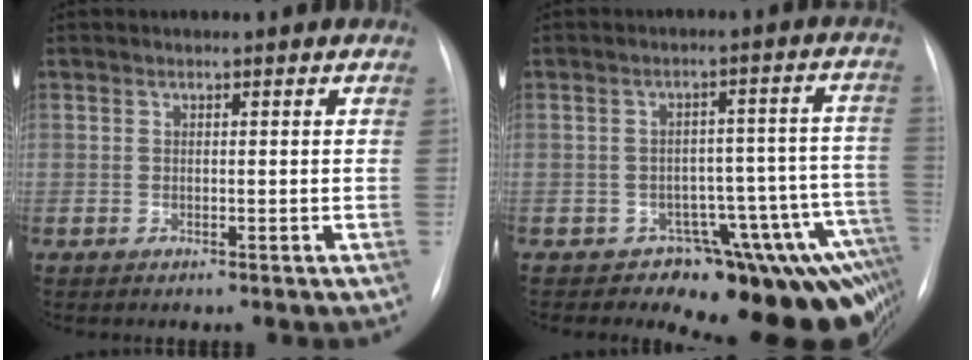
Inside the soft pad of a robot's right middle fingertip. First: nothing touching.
{"total": 13.1, "force": [-10.6, 4.4, 6.3], "torque": [0.008, 0.063, -0.124]}